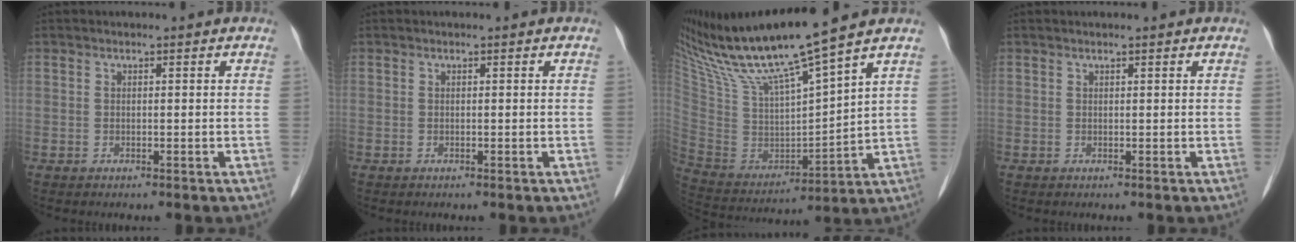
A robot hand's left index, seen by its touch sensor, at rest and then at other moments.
{"total": 0.0}
{"total": 19.1, "force": [15.5, -0.7, 11.2], "torque": [-0.205, -0.007, 0.295]}
{"total": 1.0, "force": [0.8, 0.1, 0.6], "torque": [-0.011, 0.013, 0.013]}